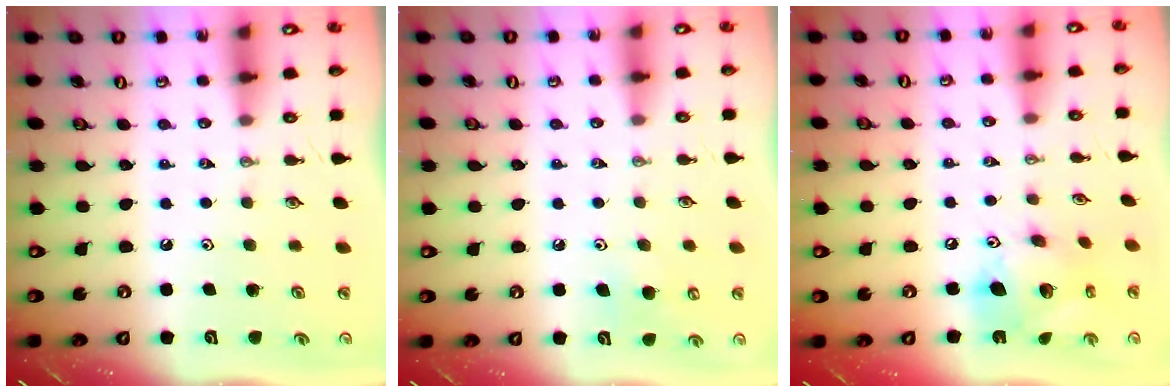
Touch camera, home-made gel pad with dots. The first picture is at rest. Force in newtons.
{"total": 7.6, "press": 7.4, "slide": 1.9}
{"total": 15.6, "press": 15.6, "slide": 1.5}